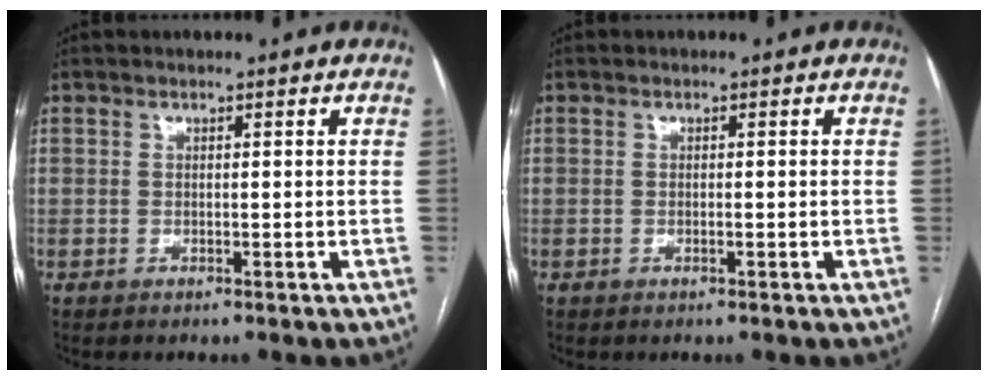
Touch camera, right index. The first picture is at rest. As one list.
[{"total": 0.0}]